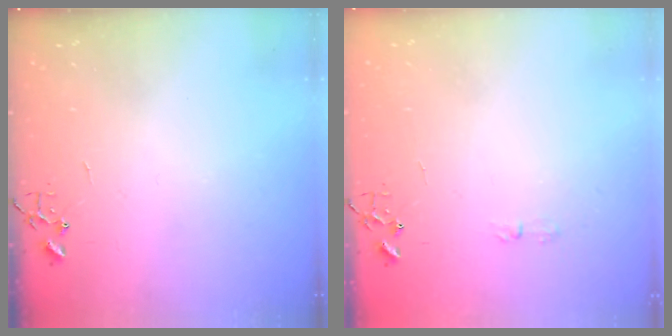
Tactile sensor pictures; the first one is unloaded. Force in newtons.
{"total": 3.6, "press": 3.5, "slide": 0.5}